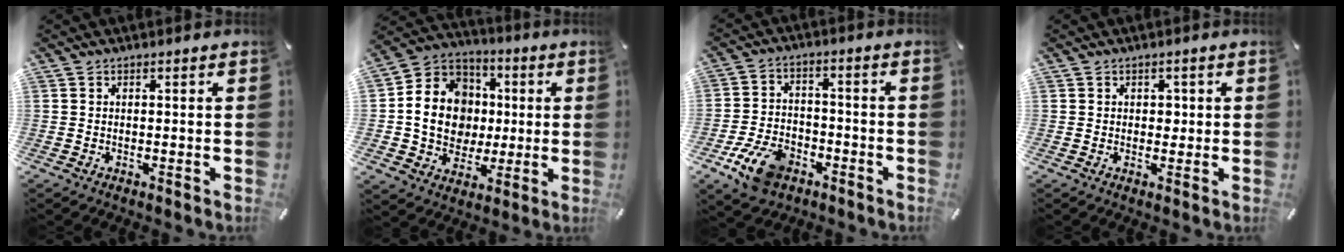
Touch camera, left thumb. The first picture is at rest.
{"total": 15.3, "force": [-0.4, 13.8, 6.6], "torque": [-0.137, 0.013, 0.002]}
{"total": 11.6, "force": [-6.2, 7.3, 6.4], "torque": [-0.132, 0.037, -0.110]}
{"total": 1.2, "force": [0.1, 1.1, 0.5], "torque": [-0.002, 0.002, -0.003]}